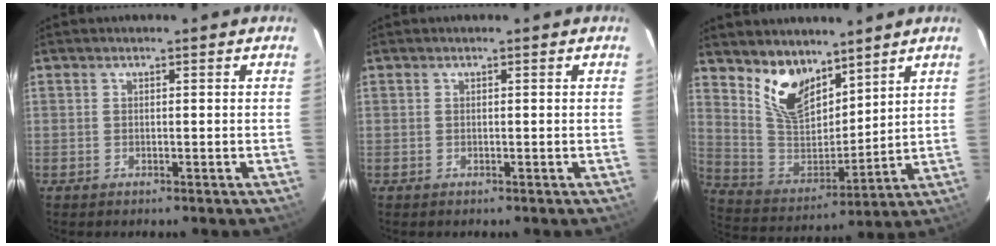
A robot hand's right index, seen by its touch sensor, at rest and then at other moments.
{"total": 0.0}
{"total": 12.6, "force": [8.8, 6.6, 6.2], "torque": [-0.126, -0.001, 0.181]}